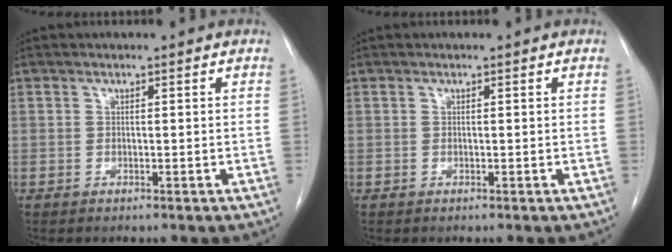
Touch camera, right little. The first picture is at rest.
{"total": 0.0}